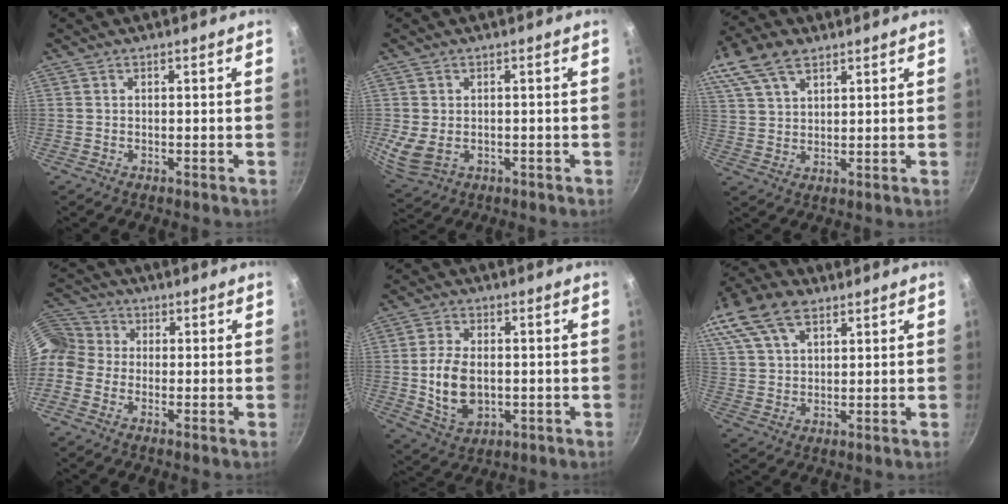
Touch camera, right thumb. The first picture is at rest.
{"total": 5.8, "force": [-0.6, 4.3, 3.9], "torque": [-0.081, -0.011, -0.001]}
{"total": 14.8, "force": [8.9, 8.4, 8.4], "torque": [-0.181, 0.023, 0.172]}
{"total": 9.3, "force": [-0.5, 8.4, 3.8], "torque": [-0.072, 0.032, -0.032]}
{"total": 10.3, "force": [-0.5, 6.7, 7.8], "torque": [-0.138, 0.000, -0.001]}
{"total": 20.8, "force": [11.6, 12.3, 12.0], "torque": [-0.279, 0.042, 0.218]}